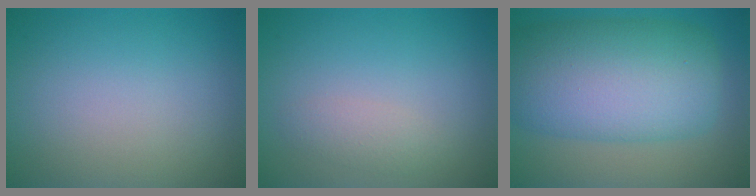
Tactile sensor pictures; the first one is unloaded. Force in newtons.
{"total": 1.4, "press": 1.4, "slide": 0.1}
{"total": 11.7, "press": 11.7, "slide": 0.1}